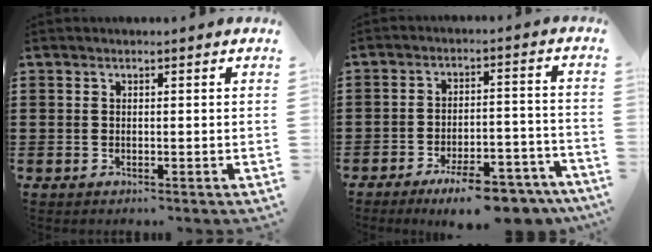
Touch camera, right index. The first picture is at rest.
{"total": 8.5, "force": [-6.9, 1.2, 4.8], "torque": [-0.064, 0.017, -0.122]}